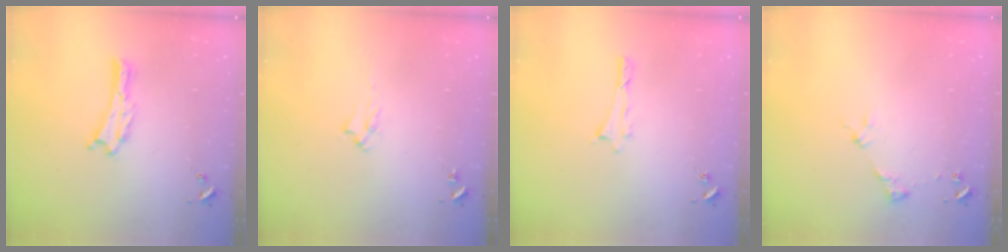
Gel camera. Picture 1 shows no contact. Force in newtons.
{"total": 1.7, "press": 1.6, "slide": 0.3}
{"total": 0.6, "press": 0.5, "slide": 0.2}
{"total": 2.9, "press": 2.9, "slide": 0.4}